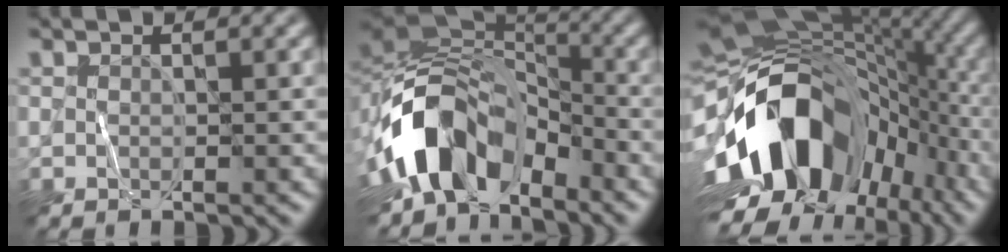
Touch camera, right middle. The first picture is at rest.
{"total": 11.3, "force": [-5.7, 6.8, 7.0], "torque": [-0.118, 0.016, -0.118]}
{"total": 16.4, "force": [-4.0, 11.1, 11.4], "torque": [-0.197, -0.003, -0.076]}